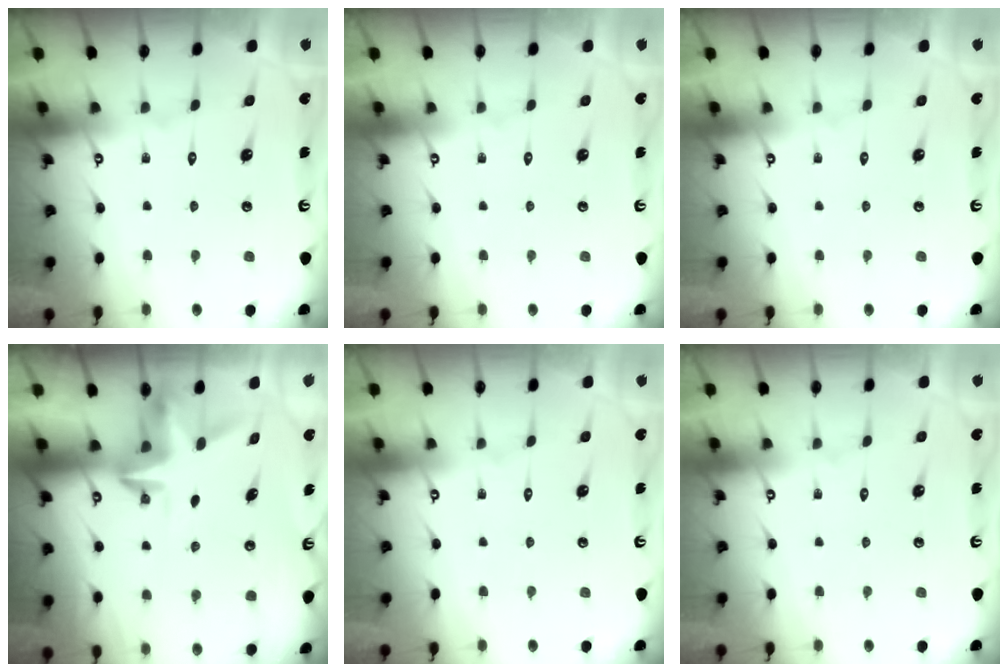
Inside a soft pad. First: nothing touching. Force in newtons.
{"total": 0.0}
{"total": 0.0}
{"total": 3.3, "press": 3.2, "slide": 0.5}
{"total": 0.0}
{"total": 0.0}